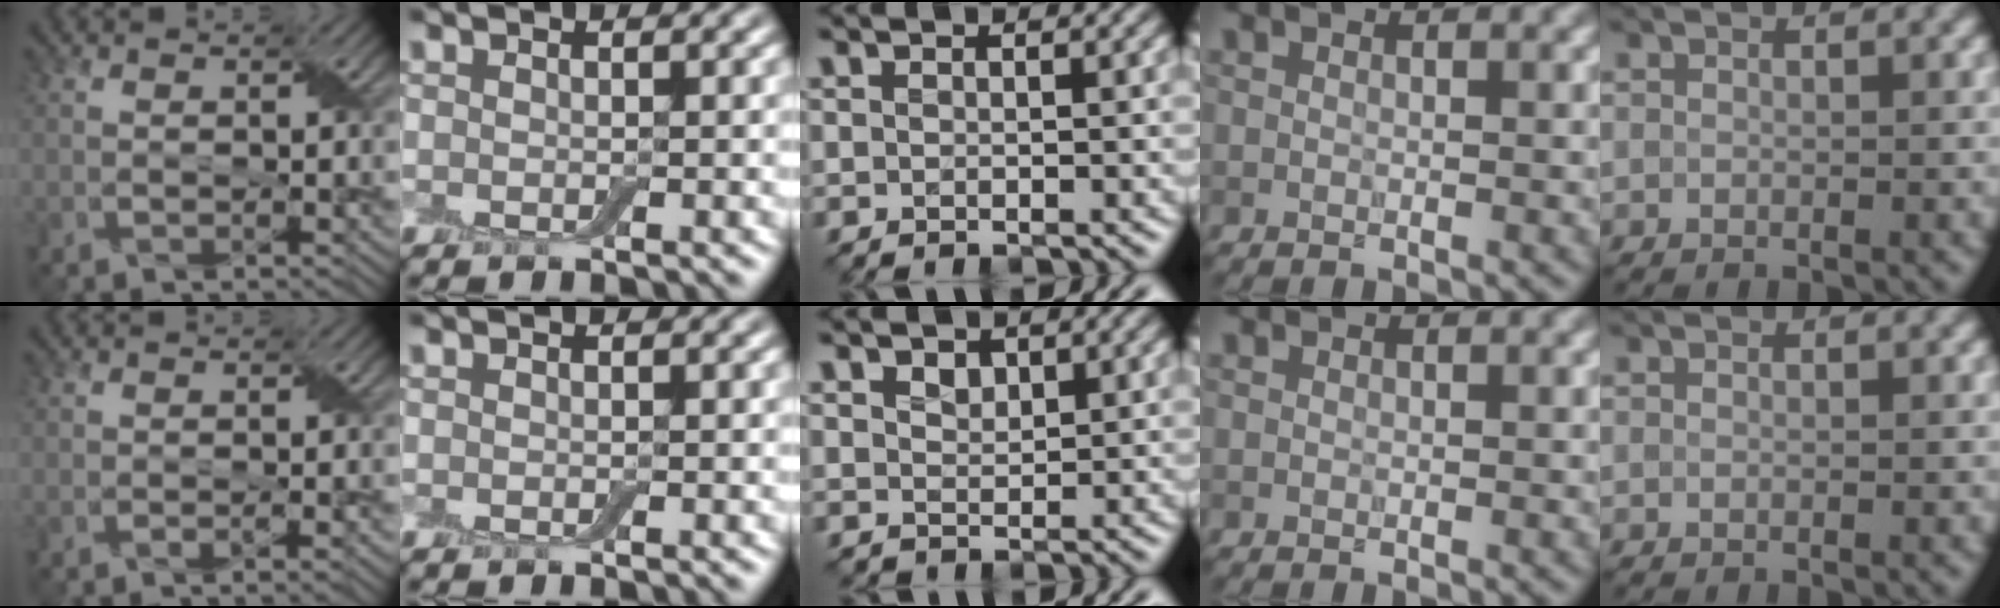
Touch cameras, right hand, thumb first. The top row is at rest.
{"thumb": {"total": 1.1, "force": [-0.3, 0.2, 1.0], "torque": [-0.014, 0.000, -0.007]}, "middle": {"total": 1.2, "force": [0.8, 0.8, 0.4], "torque": [-0.006, -0.003, 0.015]}}